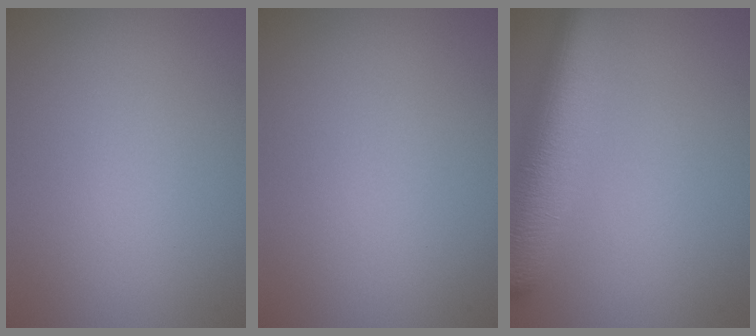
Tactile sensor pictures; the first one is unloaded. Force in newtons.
{"total": 0.0}
{"total": 8.4, "press": 8.4, "slide": 0.6}